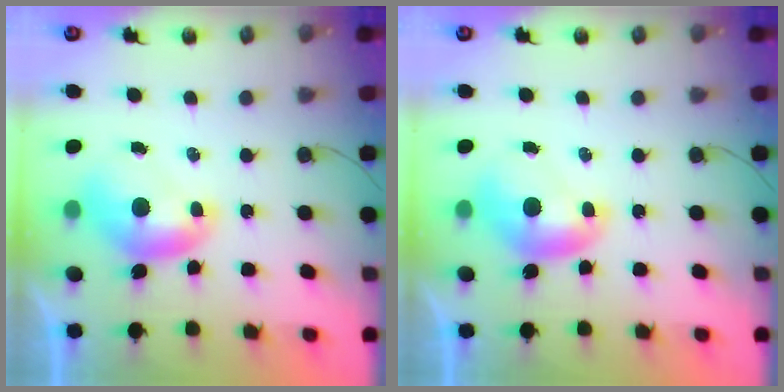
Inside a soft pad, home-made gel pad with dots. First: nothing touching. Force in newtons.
{"total": 0.0}